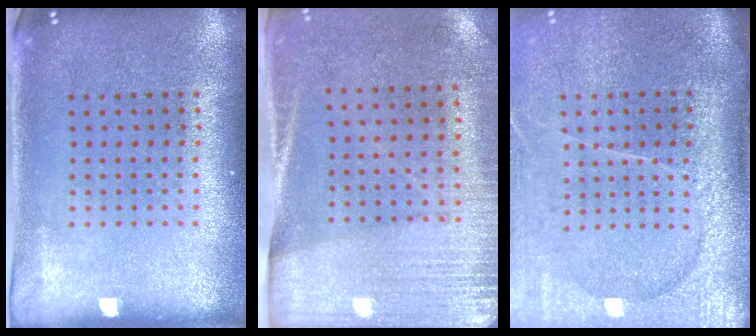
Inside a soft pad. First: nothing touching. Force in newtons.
{"total": 2.8, "press": 2.5, "slide": 1.3}
{"total": 4.2, "press": 3.4, "slide": 2.4}